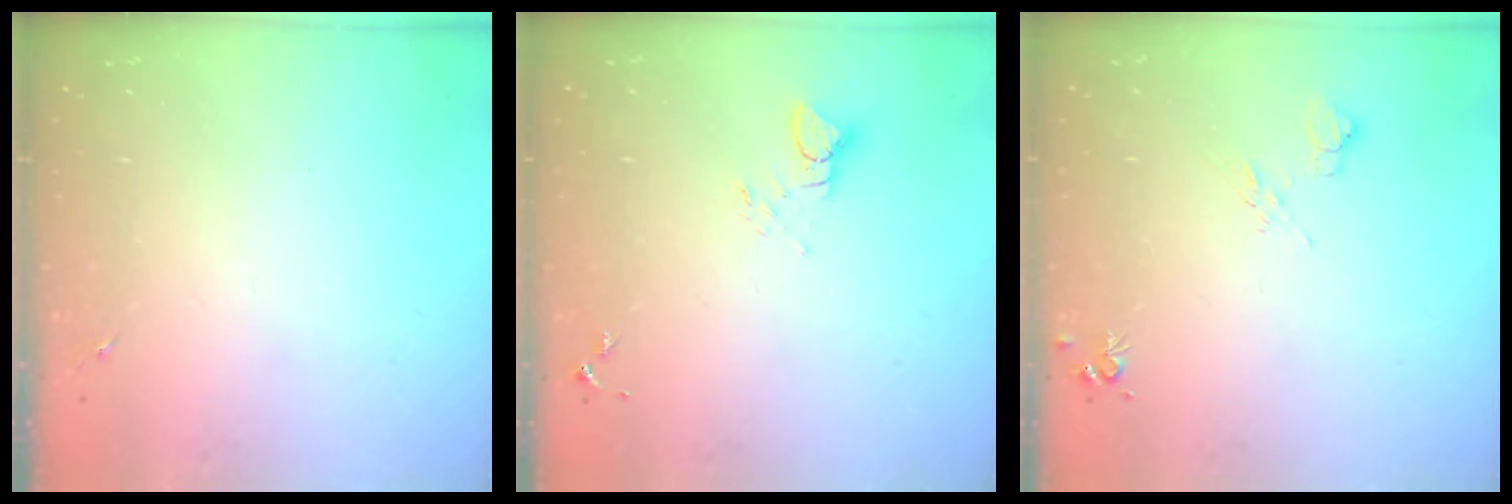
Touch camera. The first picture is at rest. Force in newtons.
{"total": 4.0, "press": 4.0, "slide": 0.1}
{"total": 6.4, "press": 6.3, "slide": 1.1}